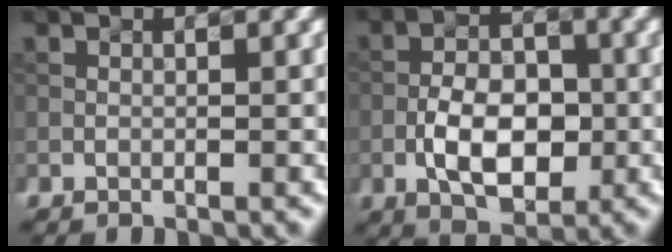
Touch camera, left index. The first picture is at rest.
{"total": 5.8, "force": [-1.7, 3.3, 4.5], "torque": [-0.072, 0.006, -0.033]}